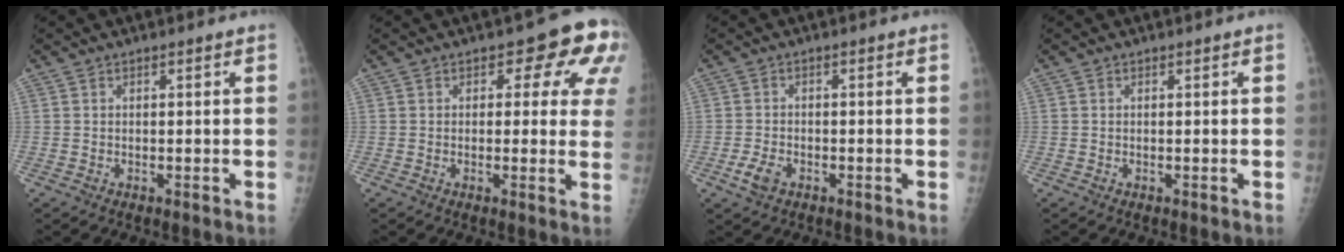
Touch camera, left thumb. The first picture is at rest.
{"total": 9.8, "force": [3.7, 5.2, 7.4], "torque": [-0.028, -0.004, 0.032]}
{"total": 3.3, "force": [-1.8, 2.0, 1.8], "torque": [-0.037, 0.003, -0.031]}
{"total": 0.0}